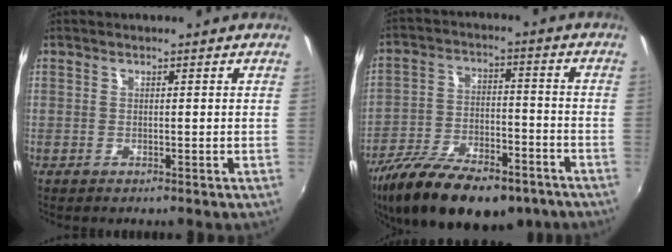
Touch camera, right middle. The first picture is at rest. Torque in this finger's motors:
{"motor_torque": [1.08, -1.06, 0.34, 0.21]}